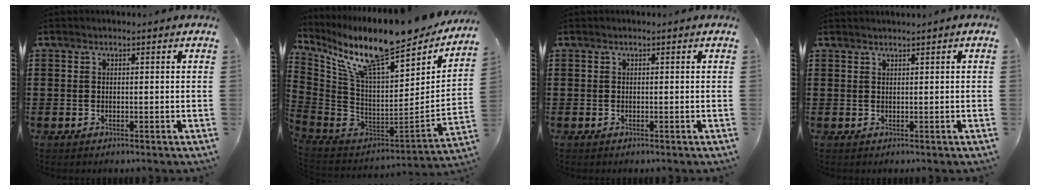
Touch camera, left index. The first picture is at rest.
{"total": 13.4, "force": [10.4, 2.1, 8.1], "torque": [-0.172, -0.081, 0.176]}
{"total": 0.0}
{"total": 0.5, "force": [0.5, -0.2, 0.2], "torque": [-0.003, -0.003, 0.010]}